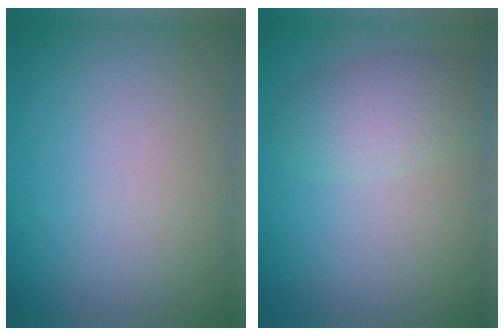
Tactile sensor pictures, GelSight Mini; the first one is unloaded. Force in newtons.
{"total": 3.2, "press": 3.2, "slide": 0.1}